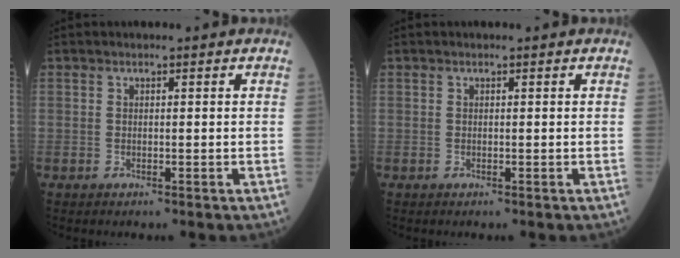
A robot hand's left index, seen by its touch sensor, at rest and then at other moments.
{"total": 0.0}